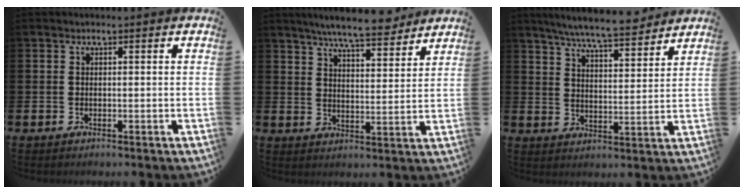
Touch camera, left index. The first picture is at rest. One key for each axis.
{"total": 7.4, "fx": 7.0, "fy": 0.6, "fz": 2.5, "tx": -0.058, "ty": -0.033, "tz": 0.122}
{"total": 7.3, "fx": 6.9, "fy": 0.2, "fz": 2.3, "tx": -0.065, "ty": -0.040, "tz": 0.122}